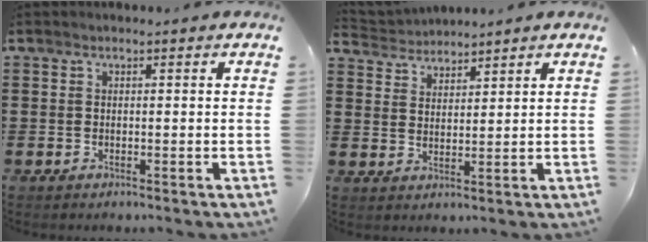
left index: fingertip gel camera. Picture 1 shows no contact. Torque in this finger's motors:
{"motor_torque": [1.03, -1.11, -0.02, -0.04]}